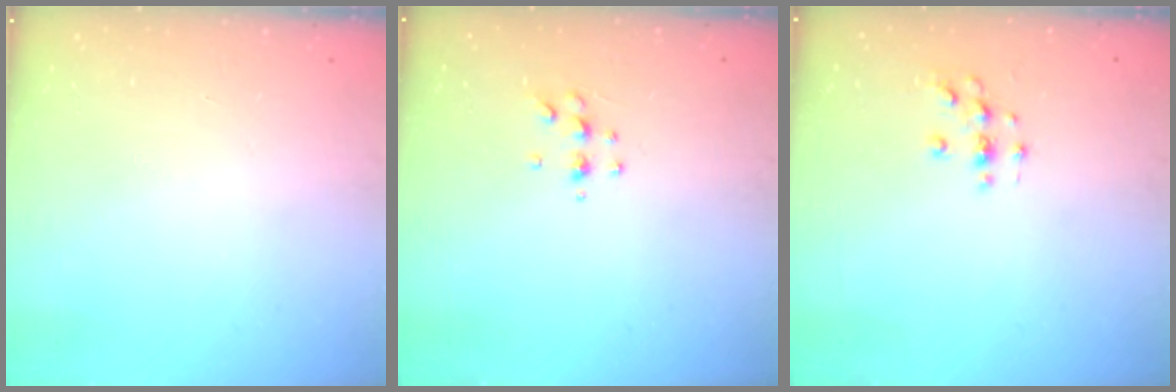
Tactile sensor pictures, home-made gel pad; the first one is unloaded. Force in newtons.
{"total": 5.1, "press": 4.9, "slide": 1.4}
{"total": 2.0, "press": 2.0, "slide": 0.2}